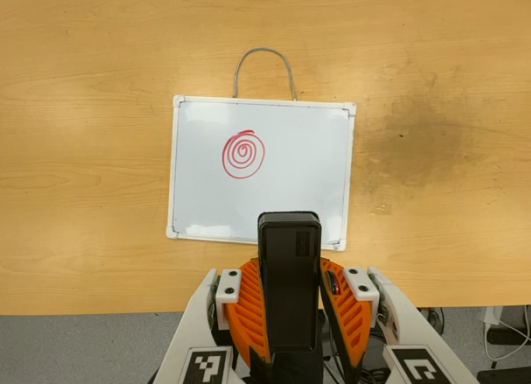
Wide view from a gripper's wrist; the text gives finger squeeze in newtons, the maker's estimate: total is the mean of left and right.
{"total": 4.0, "left": 2.9, "right": 5.1}